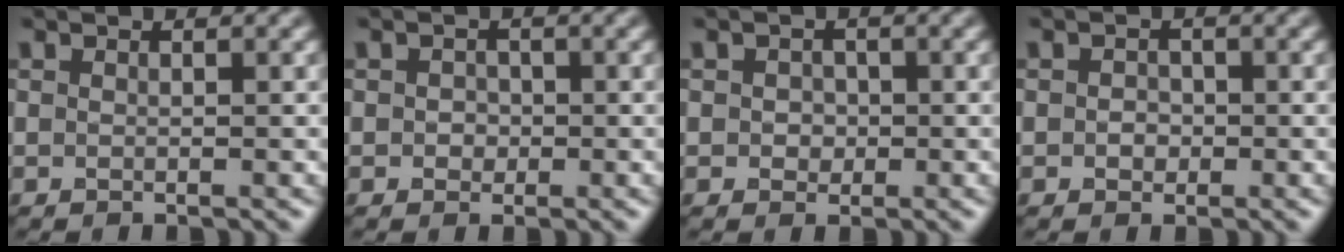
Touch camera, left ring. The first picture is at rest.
{"total": 1.2, "force": [0.0, 1.1, 0.5], "torque": [-0.005, -0.002, -0.003]}
{"total": 1.4, "force": [0.0, 1.2, 0.6], "torque": [-0.009, -0.002, -0.003]}
{"total": 1.3, "force": [-0.1, 1.1, 0.6], "torque": [-0.009, -0.003, -0.005]}